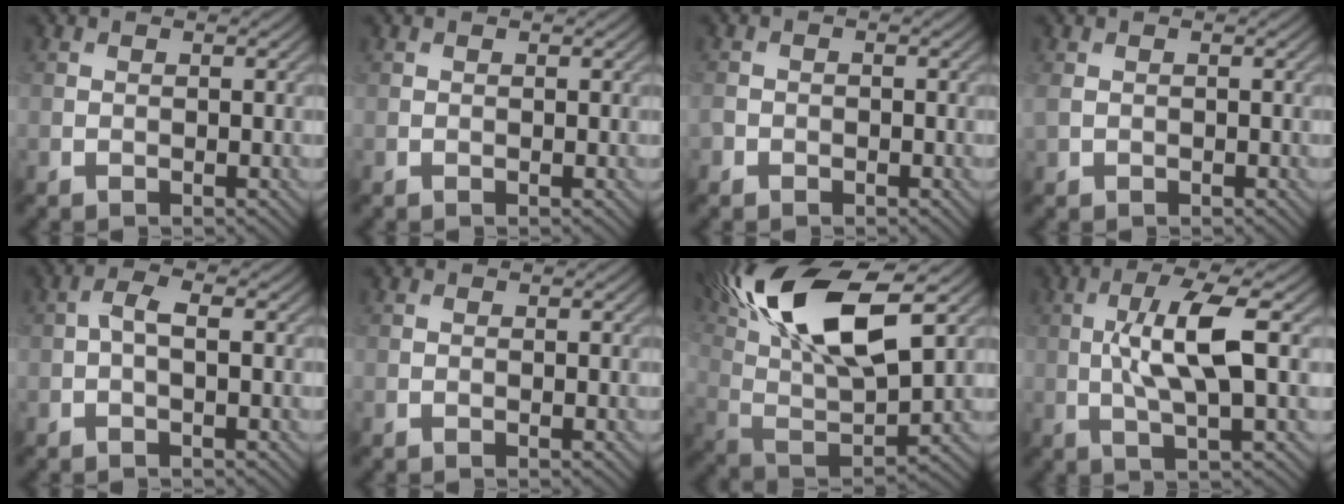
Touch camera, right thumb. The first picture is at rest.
{"total": 0.0}
{"total": 1.5, "force": [-0.8, 1.2, 0.4], "torque": [-0.008, -0.004, -0.021]}
{"total": 1.9, "force": [-0.2, 1.4, 1.3], "torque": [-0.039, -0.003, -0.002]}
{"total": 2.3, "force": [-0.1, 0.8, 2.2], "torque": [-0.047, 0.007, -0.007]}
{"total": 0.0}
{"total": 18.2, "force": [8.6, 7.1, 14.4], "torque": [-0.327, 0.021, 0.162]}
{"total": 8.2, "force": [0.6, 1.9, 8.0], "torque": [-0.150, 0.012, 0.008]}